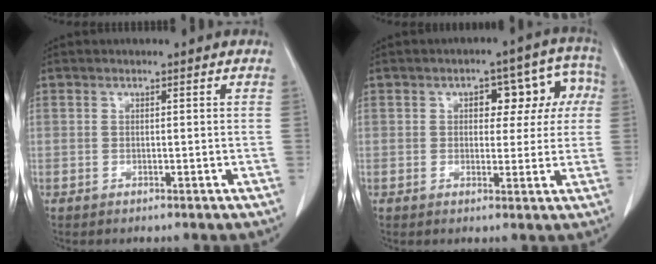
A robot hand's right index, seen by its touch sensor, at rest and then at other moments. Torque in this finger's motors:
{"motor_torque": [0.12, 0.03, 0.12, 0.03]}